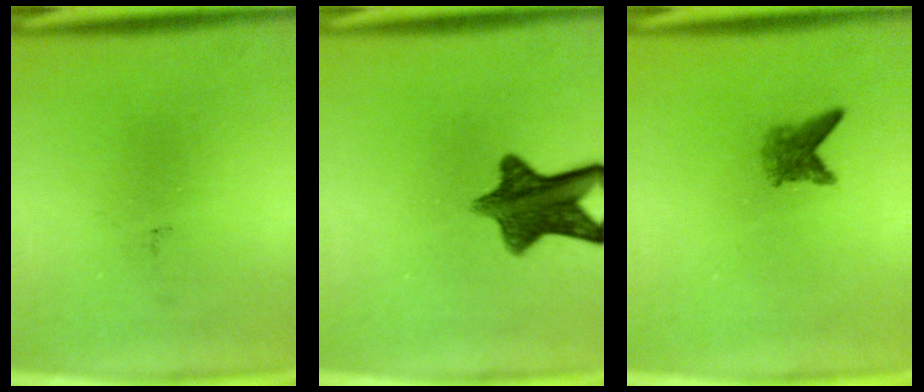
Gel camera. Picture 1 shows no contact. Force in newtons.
{"total": 10.4}
{"total": 2.3}